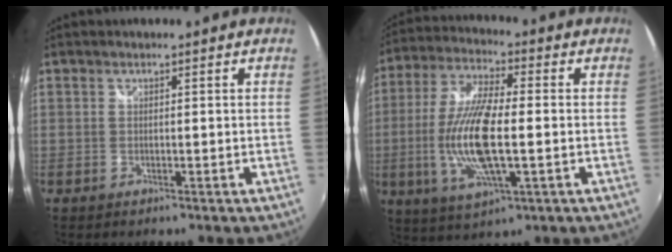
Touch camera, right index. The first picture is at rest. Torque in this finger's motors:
{"motor_torque": [2.14, 0.00, 1.05, 0.21]}